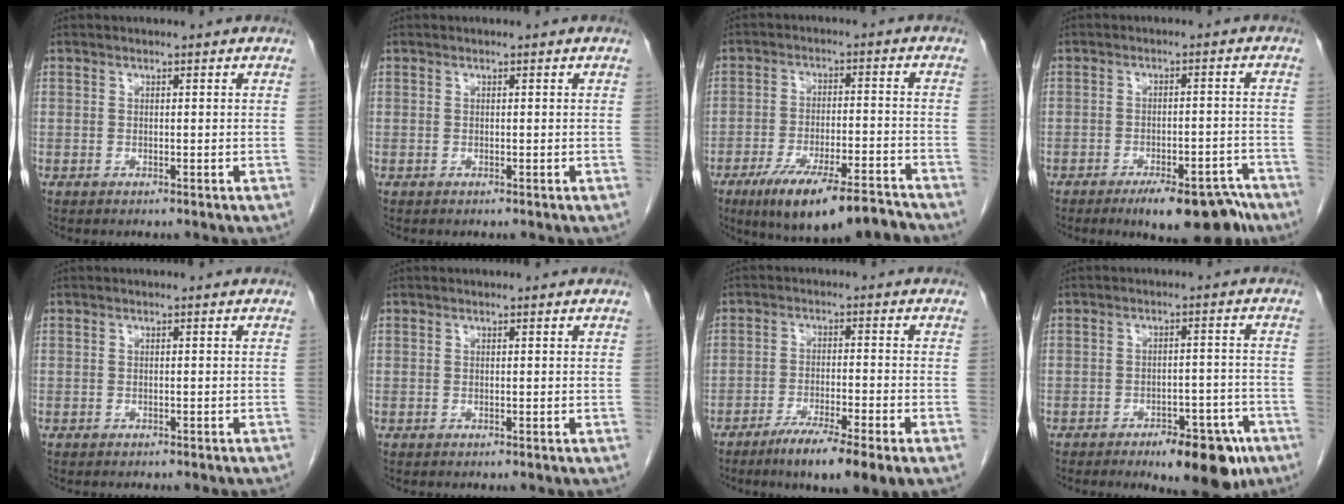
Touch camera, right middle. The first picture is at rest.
{"total": 0.0}
{"total": 14.1, "force": [-10.8, 2.5, 8.7], "torque": [-0.130, -0.003, -0.172]}
{"total": 10.1, "force": [-7.7, 3.1, 5.8], "torque": [-0.062, 0.011, -0.111]}
{"total": 1.5, "force": [-1.3, 0.4, 0.7], "torque": [-0.016, -0.003, -0.014]}
{"total": 0.0}
{"total": 9.2, "force": [-5.9, 0.0, 7.1], "torque": [-0.114, -0.020, -0.096]}
{"total": 10.2, "force": [-6.5, 3.5, 7.0], "torque": [-0.078, 0.006, -0.088]}